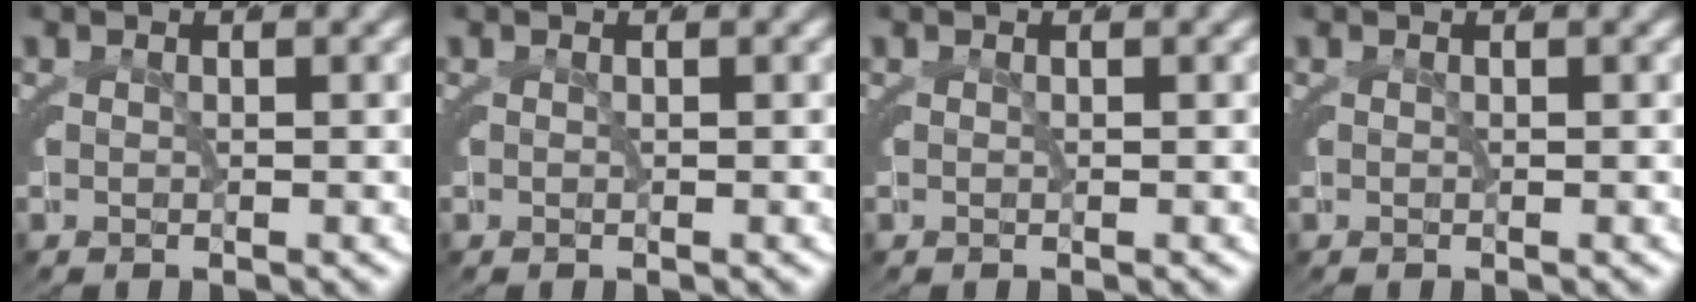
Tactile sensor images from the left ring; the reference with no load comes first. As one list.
[{"total": 0.0}, {"total": 0.0}, {"total": 0.0}]